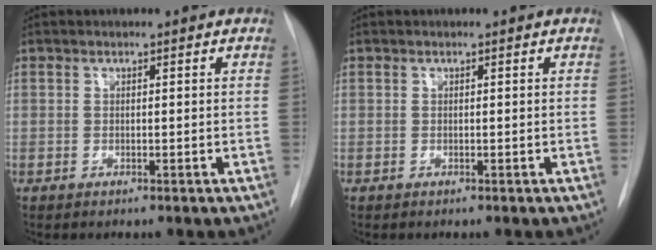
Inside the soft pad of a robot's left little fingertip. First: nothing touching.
{"total": 0.0}